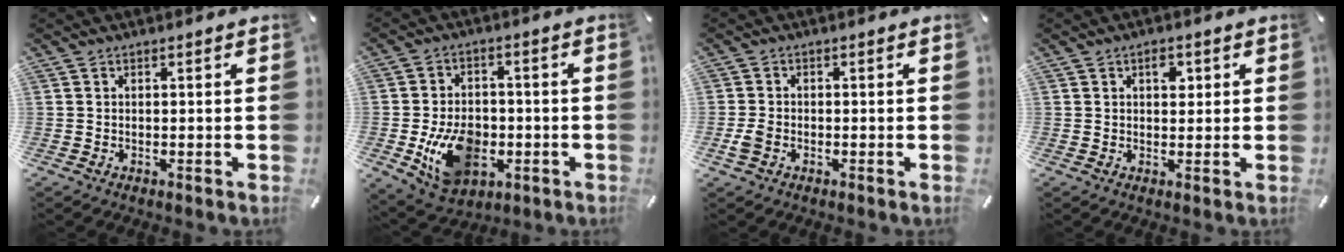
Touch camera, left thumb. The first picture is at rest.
{"total": 13.7, "force": [-3.3, 10.0, 8.7], "torque": [-0.160, 0.007, -0.053]}
{"total": 3.1, "force": [-1.0, 2.4, 1.7], "torque": [-0.036, 0.004, -0.020]}
{"total": 3.3, "force": [1.1, 2.1, 2.3], "torque": [-0.016, -0.004, 0.010]}